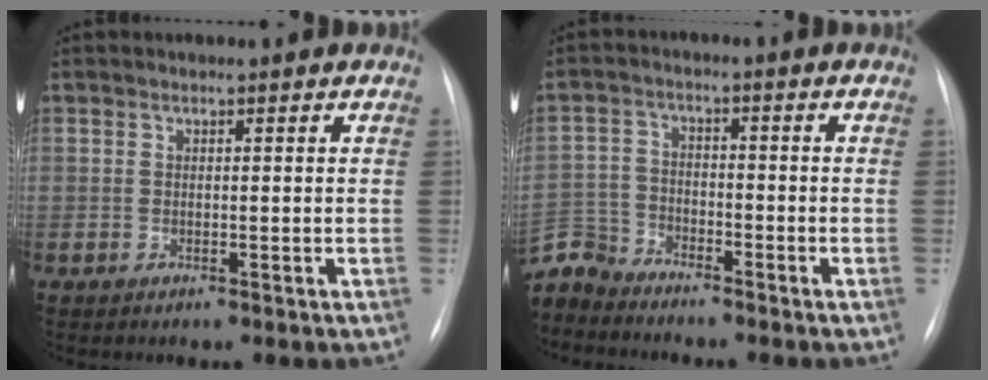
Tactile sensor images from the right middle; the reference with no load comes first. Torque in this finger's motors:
{"motor_torque": [0.71, -0.96, 0.03, 0.00]}